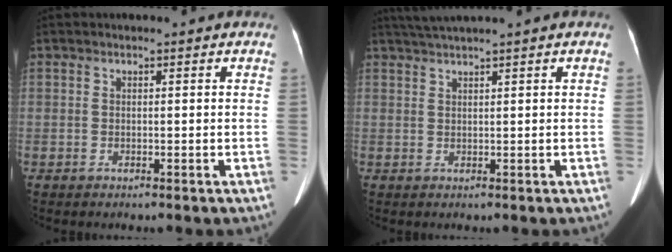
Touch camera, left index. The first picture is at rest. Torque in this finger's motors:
{"motor_torque": [-0.35, -0.13, -0.11, 0.00]}